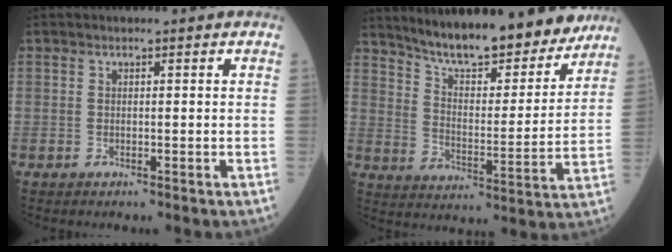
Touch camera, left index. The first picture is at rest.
{"total": 17.8, "force": [15.8, 3.2, 7.6], "torque": [-0.110, -0.019, 0.235]}